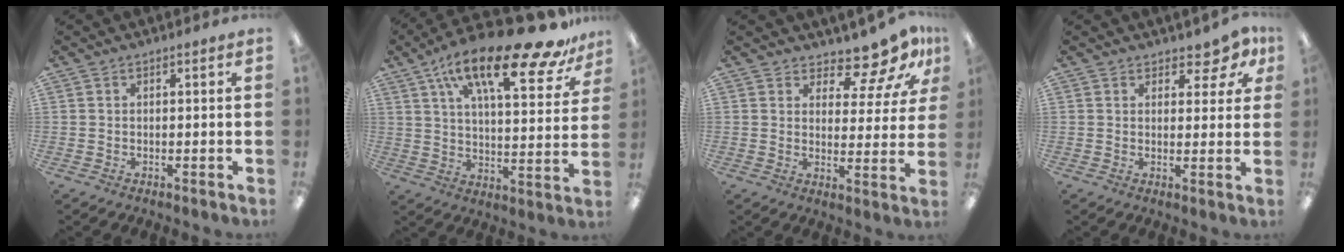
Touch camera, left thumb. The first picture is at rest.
{"total": 23.2, "force": [15.5, 7.2, 15.6], "torque": [-0.250, -0.091, 0.252]}
{"total": 10.6, "force": [9.1, 3.5, 4.1], "torque": [-0.062, -0.068, 0.163]}
{"total": 4.8, "force": [3.7, 2.5, 1.9], "torque": [-0.015, -0.021, 0.062]}